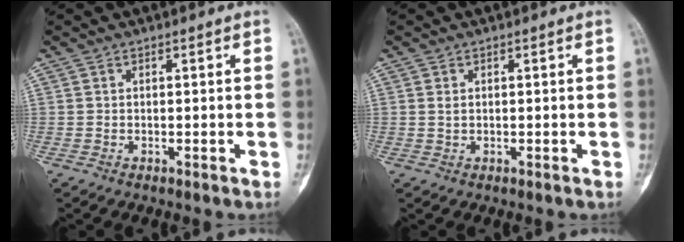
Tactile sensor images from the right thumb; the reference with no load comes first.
{"total": 0.9, "force": [0.2, 0.6, 0.6], "torque": [-0.012, 0.002, 0.006]}